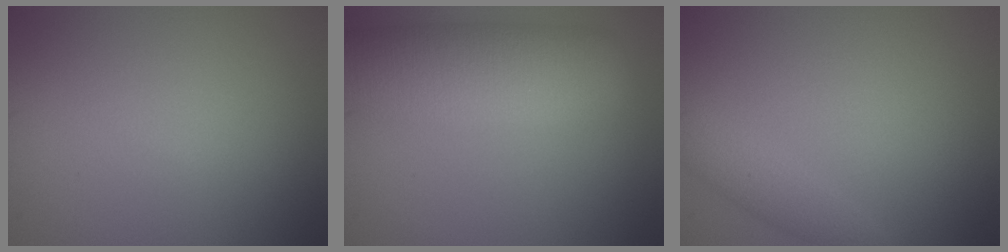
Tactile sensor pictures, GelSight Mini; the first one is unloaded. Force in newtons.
{"total": 8.1, "press": 8.1, "slide": 0.5}
{"total": 2.0, "press": 2.0, "slide": 0.0}